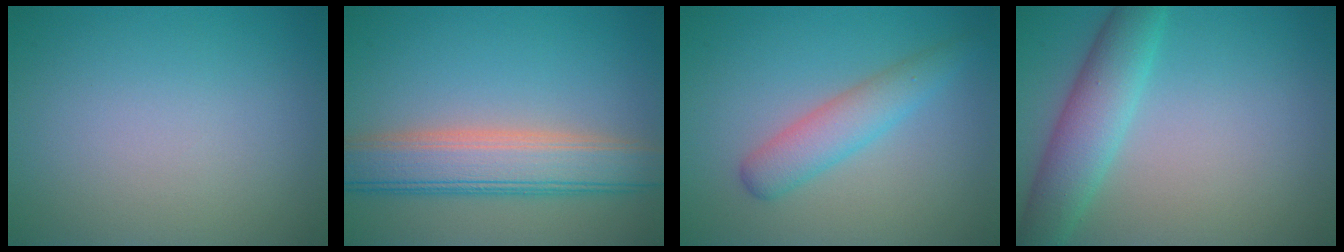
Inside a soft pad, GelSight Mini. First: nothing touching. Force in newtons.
{"total": 6.4, "press": 6.4, "slide": 0.3}
{"total": 3.2, "press": 3.2, "slide": 0.1}
{"total": 4.8, "press": 4.8, "slide": 0.1}